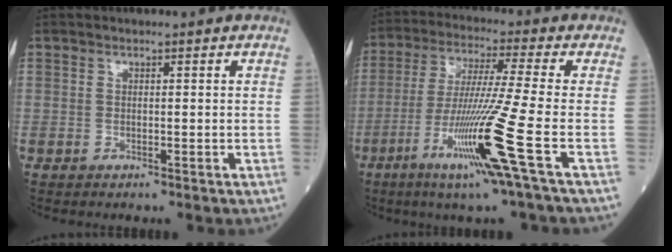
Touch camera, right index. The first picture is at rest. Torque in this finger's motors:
{"motor_torque": [0.51, -0.31, 0.37, 0.21]}